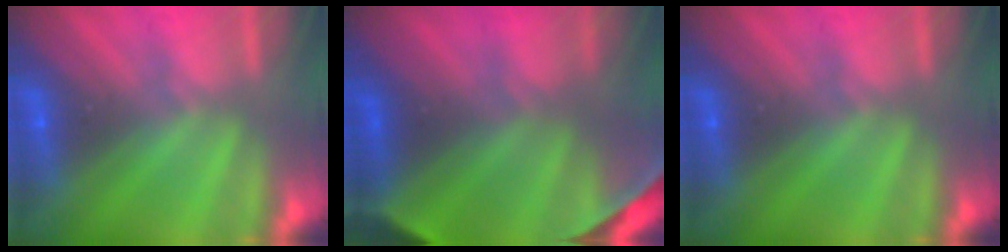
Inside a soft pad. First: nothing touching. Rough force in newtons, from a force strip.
{"total": 8.1}
{"total": 0.0}